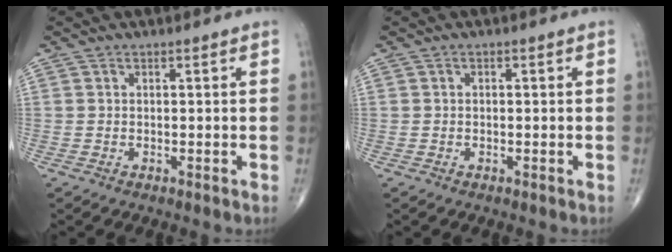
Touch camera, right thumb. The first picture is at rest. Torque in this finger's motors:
{"motor_torque": [-0.33, -0.10, -0.14, -0.04, 0.03]}